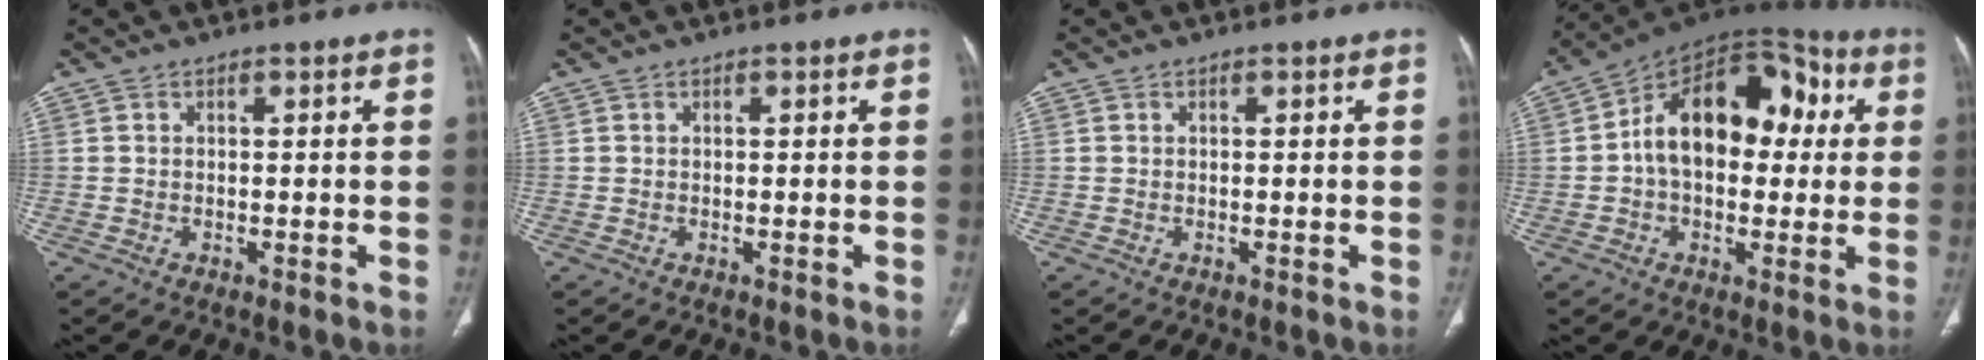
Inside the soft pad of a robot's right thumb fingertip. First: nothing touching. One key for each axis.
{"total": 0.0}
{"total": 0.0}
{"total": 19.8, "fx": 2.4, "fy": 12.7, "fz": 14.9, "tx": -0.193, "ty": 0.039, "tz": 0.028}